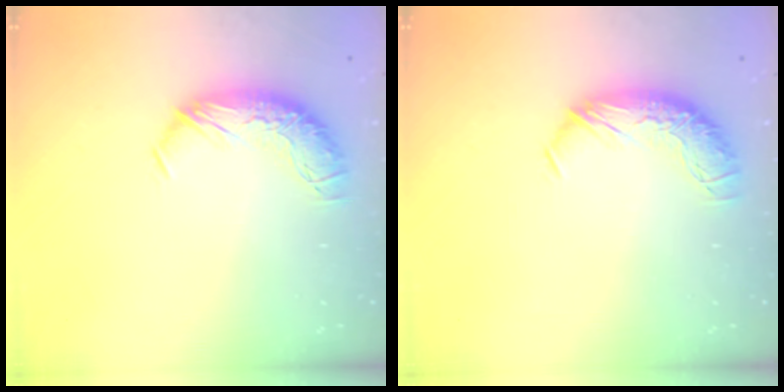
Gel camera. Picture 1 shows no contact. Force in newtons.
{"total": 0.0}